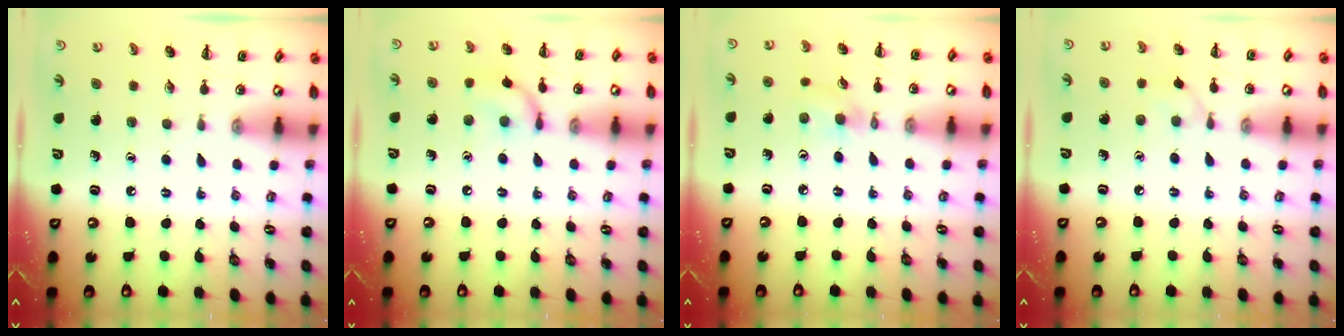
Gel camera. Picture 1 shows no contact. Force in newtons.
{"total": 8.3, "press": 8.2, "slide": 0.3}
{"total": 3.5, "press": 3.2, "slide": 1.4}
{"total": 2.7, "press": 2.5, "slide": 1.2}